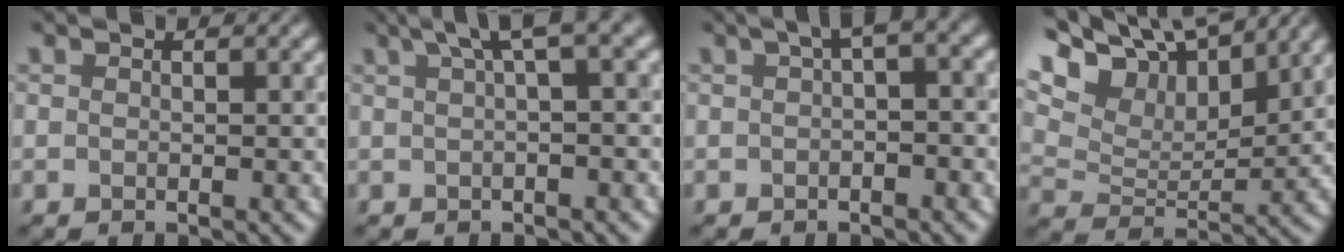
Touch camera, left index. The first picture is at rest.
{"total": 3.7, "force": [1.5, 0.5, 3.3], "torque": [-0.037, 0.017, 0.025]}
{"total": 2.6, "force": [0.1, 0.6, 2.5], "torque": [-0.034, 0.017, 0.001]}
{"total": 11.9, "force": [8.8, 5.1, 6.2], "torque": [-0.129, 0.035, 0.133]}